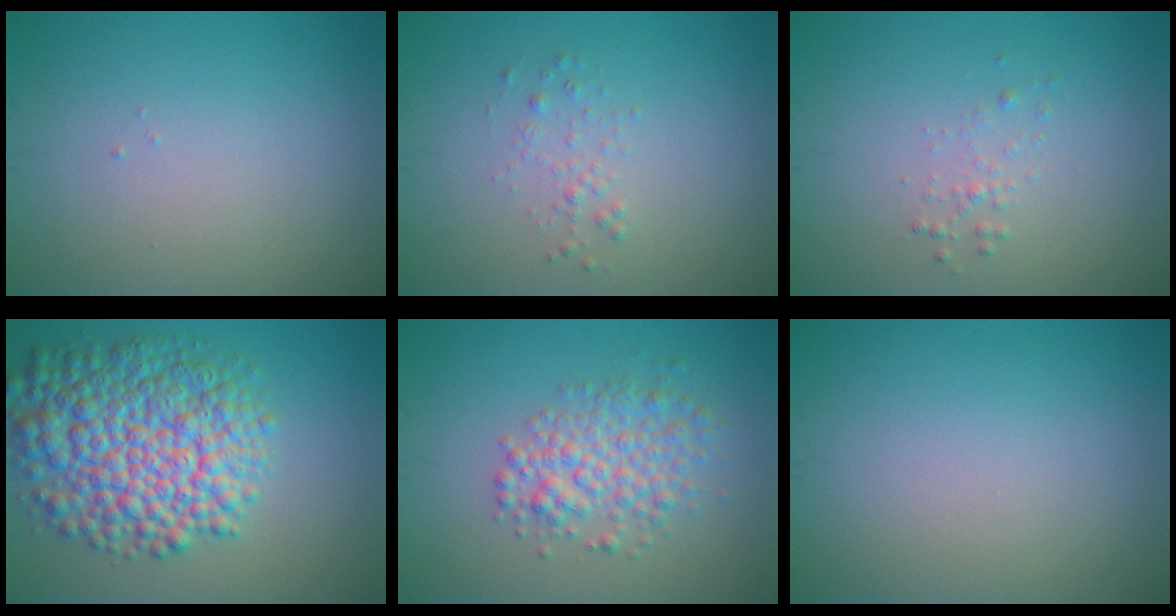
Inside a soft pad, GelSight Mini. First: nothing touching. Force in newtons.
{"total": 1.1, "press": 1.1, "slide": 0.1}
{"total": 0.9, "press": 0.9, "slide": 0.0}
{"total": 10.3, "press": 10.3, "slide": 0.2}
{"total": 4.0, "press": 4.0, "slide": 0.1}
{"total": 0.0}